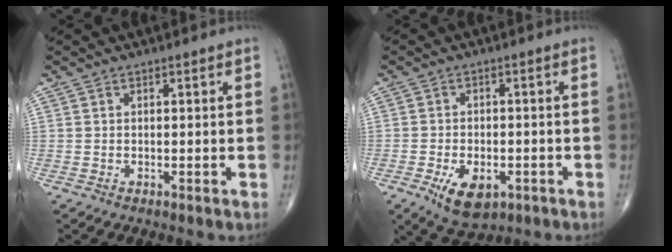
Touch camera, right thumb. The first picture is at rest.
{"total": 8.0, "force": [-3.3, 4.6, 5.6], "torque": [-0.083, 0.006, -0.044]}